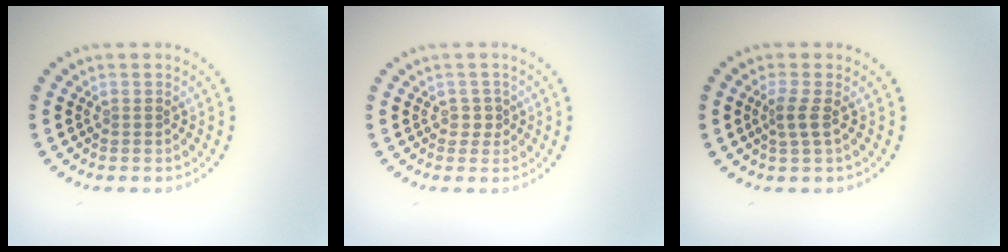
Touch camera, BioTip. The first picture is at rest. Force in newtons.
{"total": 1.2, "press": 0.9, "slide": 0.7}
{"total": 1.5, "press": 1.2, "slide": 1.0}